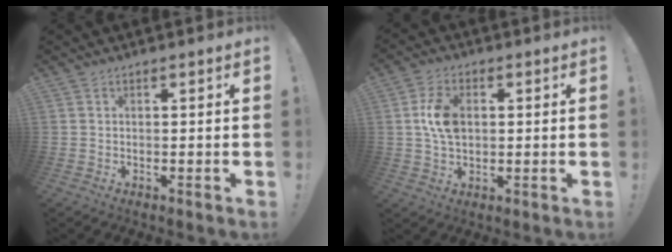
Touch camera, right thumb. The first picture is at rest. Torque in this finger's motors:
{"motor_torque": [0.13, 0.04, 0.77, -0.12, 0.00]}